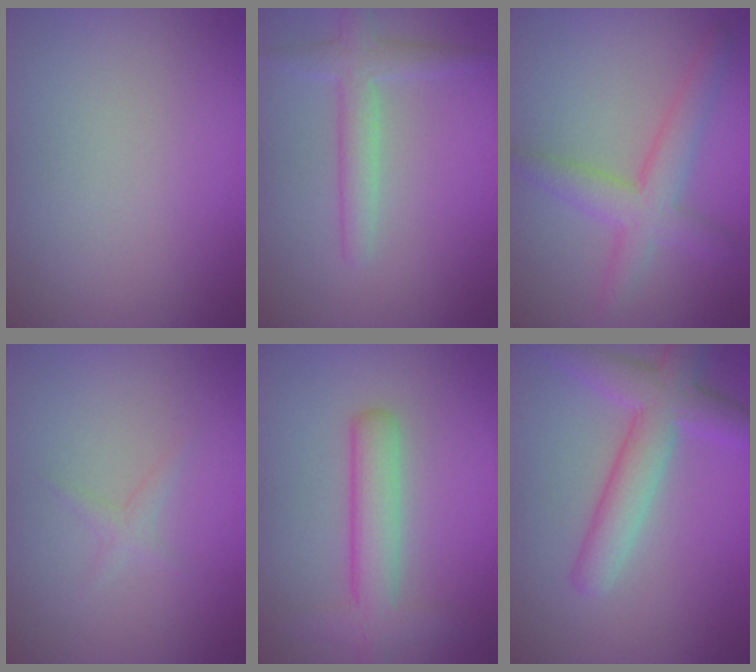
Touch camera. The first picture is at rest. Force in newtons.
{"total": 2.8, "press": 2.8, "slide": 0.1}
{"total": 4.0, "press": 4.0, "slide": 0.1}
{"total": 0.9, "press": 0.9, "slide": 0.0}
{"total": 4.2, "press": 4.2, "slide": 0.1}
{"total": 5.1, "press": 5.1, "slide": 0.1}